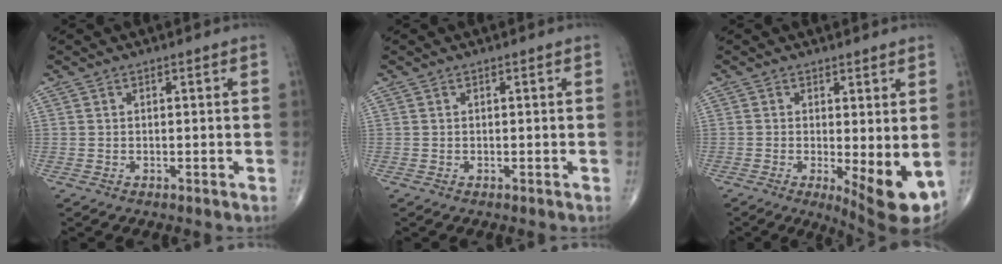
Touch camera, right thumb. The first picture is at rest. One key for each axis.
{"total": 0.0}
{"total": 9.0, "fx": -1.6, "fy": 2.7, "fz": 8.4, "tx": -0.115, "ty": -0.022, "tz": -0.016}